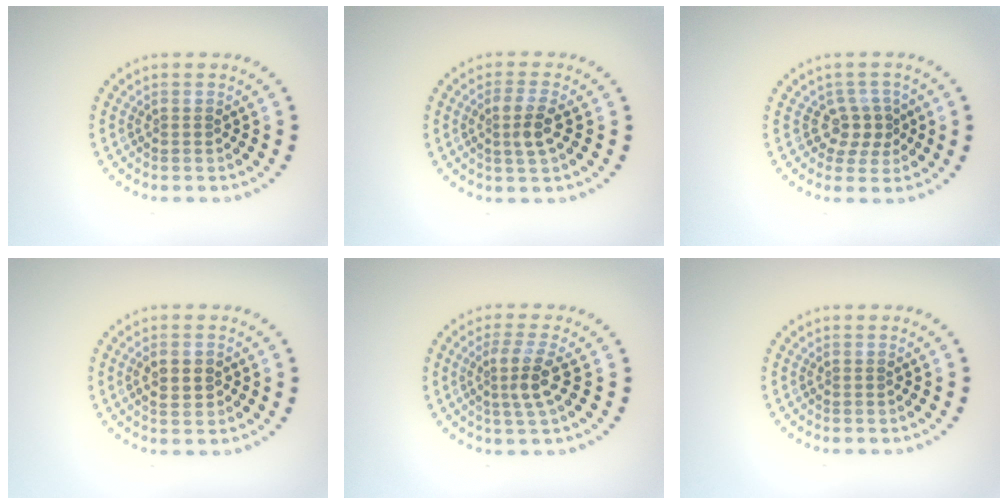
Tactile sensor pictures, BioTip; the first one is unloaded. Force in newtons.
{"total": 2.5, "press": 2.3, "slide": 0.9}
{"total": 2.5, "press": 2.0, "slide": 1.5}
{"total": 1.9, "press": 1.9, "slide": 0.1}
{"total": 3.0, "press": 2.5, "slide": 1.6}
{"total": 0.0}